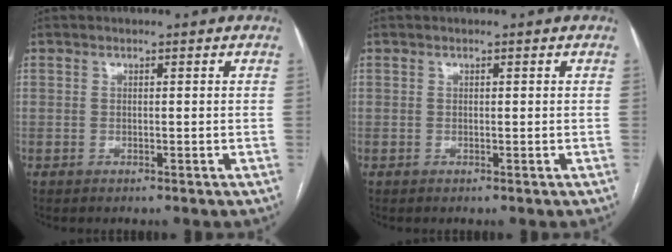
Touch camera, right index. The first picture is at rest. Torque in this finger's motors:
{"motor_torque": [0.36, 0.42, 0.05, 0.00]}